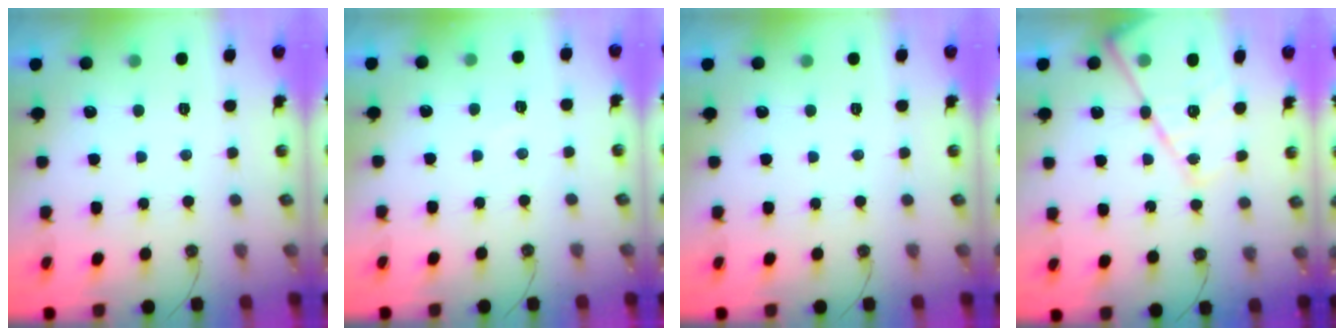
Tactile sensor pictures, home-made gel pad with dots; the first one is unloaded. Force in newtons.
{"total": 5.1, "press": 5.0, "slide": 0.7}
{"total": 0.0}
{"total": 15.8, "press": 15.7, "slide": 1.3}